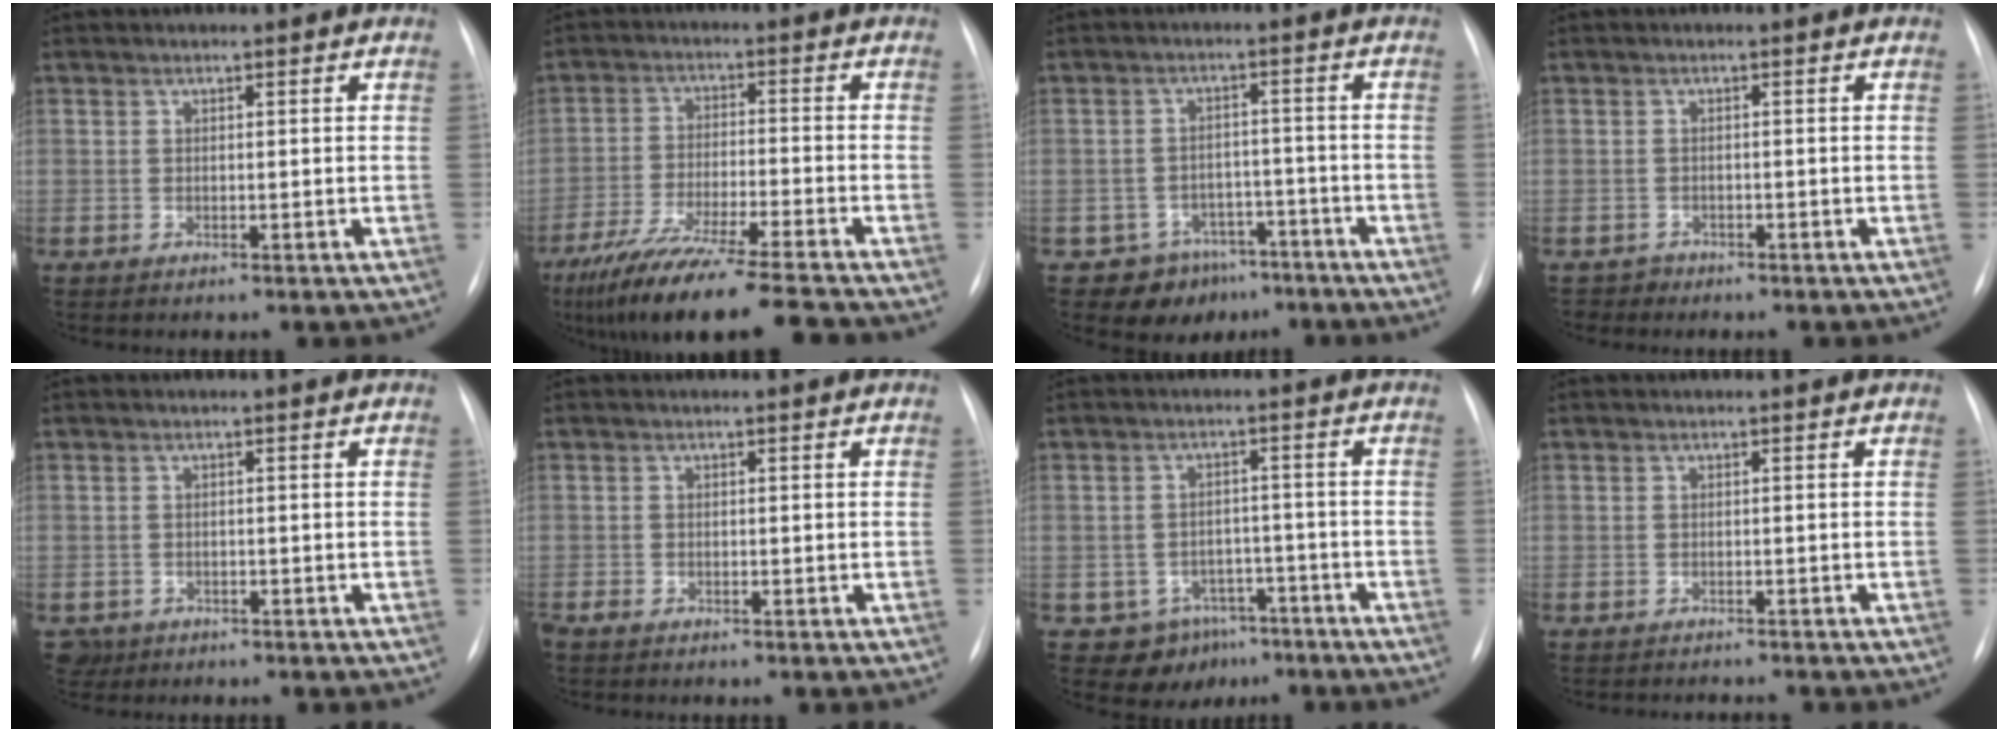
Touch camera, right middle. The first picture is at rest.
{"total": 16.6, "force": [-13.7, -0.2, 9.3], "torque": [-0.174, -0.045, -0.231]}
{"total": 6.7, "force": [-4.6, 4.8, 0.4], "torque": [0.012, 0.021, -0.063]}
{"total": 1.3, "force": [-1.0, 0.6, -0.6], "torque": [0.010, 0.002, -0.018]}
{"total": 2.4, "force": [-1.5, 1.9, 0.1], "torque": [-0.003, 0.005, -0.023]}
{"total": 1.1, "force": [-0.9, 0.4, 0.5], "torque": [-0.013, -0.003, -0.015]}
{"total": 6.5, "force": [-4.1, 5.0, 0.8], "torque": [0.003, 0.013, -0.051]}
{"total": 2.6, "force": [-2.5, -0.2, 0.4], "torque": [0.002, -0.006, -0.032]}